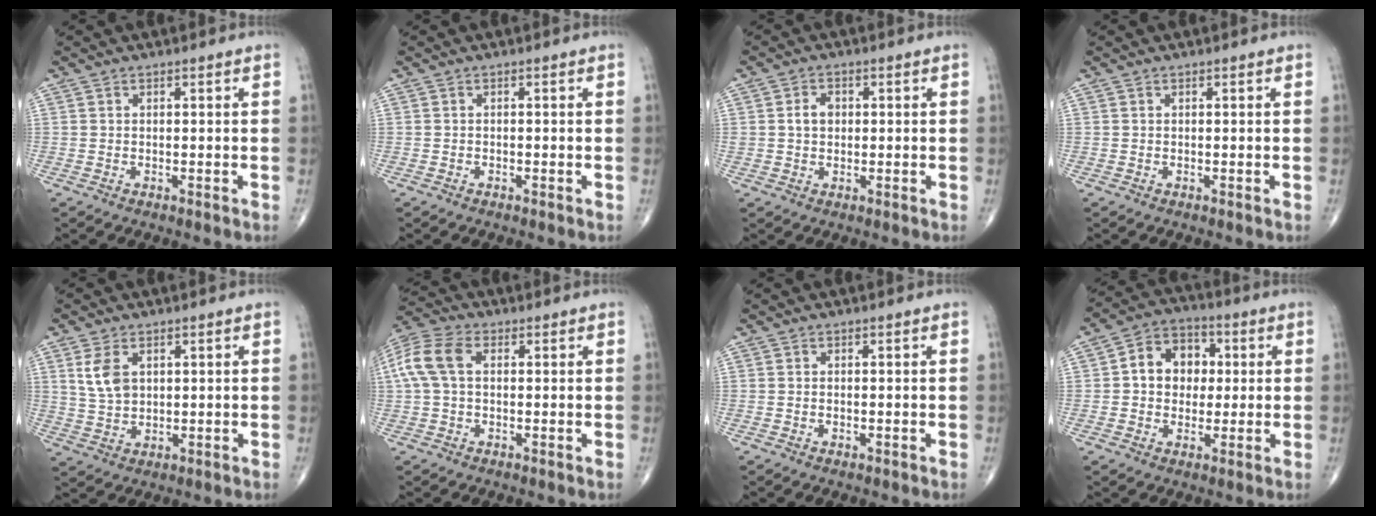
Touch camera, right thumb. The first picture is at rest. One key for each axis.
{"total": 0.0}
{"total": 3.4, "fx": 0.4, "fy": 2.7, "fz": 2.1, "tx": -0.028, "ty": 0.005, "tz": 0.006}
{"total": 0.0}
{"total": 5.9, "fx": 2.1, "fy": 3.7, "fz": 4.0, "tx": -0.070, "ty": -0.007, "tz": 0.050}
{"total": 9.1, "fx": 1.5, "fy": 5.8, "fz": 6.9, "tx": -0.166, "ty": 0.029, "tz": 0.028}
{"total": 0.6, "fx": -0.2, "fy": 0.3, "fz": 0.5, "tx": -0.014, "ty": 0.003, "tz": -0.001}
{"total": 10.3, "fx": 1.3, "fy": 8.2, "fz": 6.1, "tx": -0.056, "ty": 0.018, "tz": 0.011}